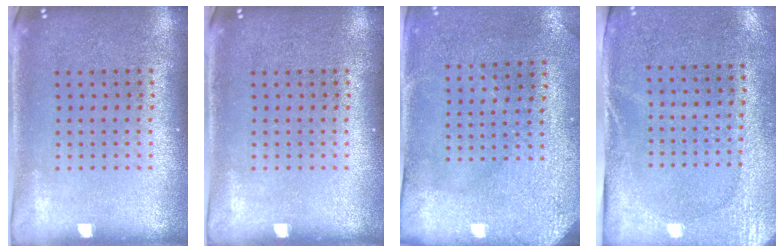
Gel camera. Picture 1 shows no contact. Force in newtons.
{"total": 0.0}
{"total": 3.0, "press": 2.5, "slide": 1.7}
{"total": 2.7, "press": 2.2, "slide": 1.5}